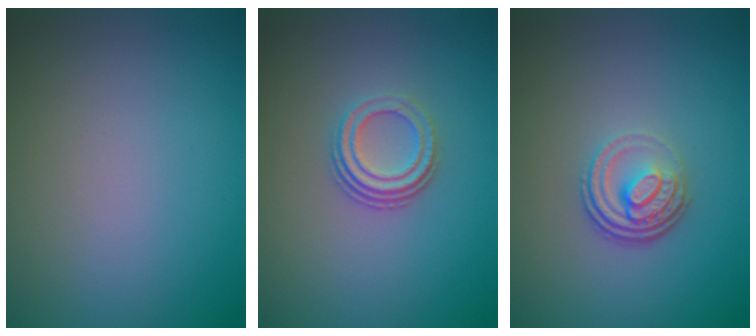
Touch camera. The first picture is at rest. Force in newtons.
{"total": 3.0, "press": 2.2, "slide": 2.0}
{"total": 3.6, "press": 2.5, "slide": 2.7}